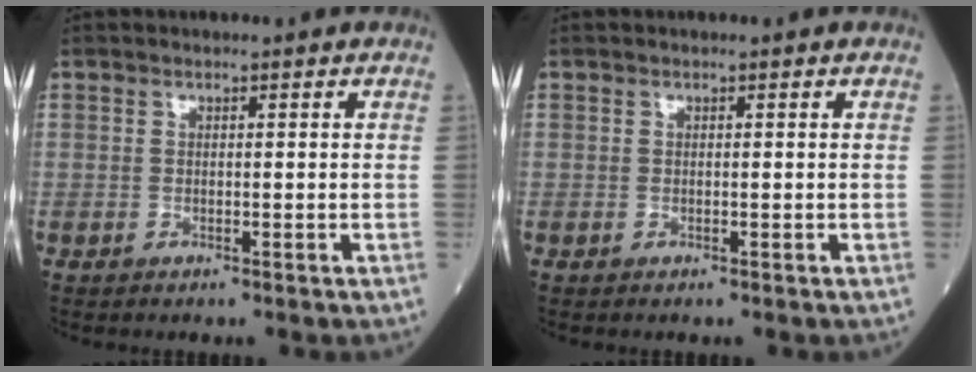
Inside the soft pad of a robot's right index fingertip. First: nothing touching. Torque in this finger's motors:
{"motor_torque": [0.00, 0.00, 0.00, 0.00]}